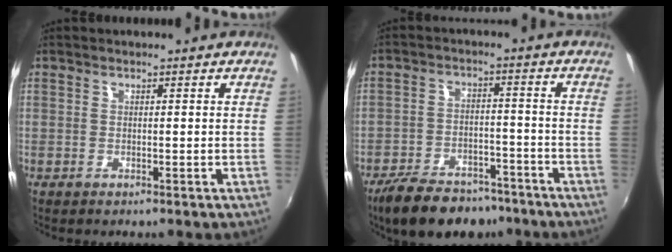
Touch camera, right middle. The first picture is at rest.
{"total": 15.1, "force": [-11.7, 6.7, 6.8], "torque": [-0.152, -0.005, -0.176]}